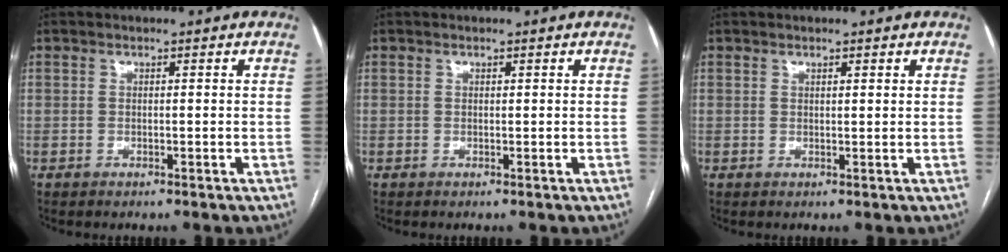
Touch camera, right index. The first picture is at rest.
{"total": 0.0}
{"total": 0.8, "force": [0.6, 0.0, 0.6], "torque": [-0.010, 0.001, 0.009]}